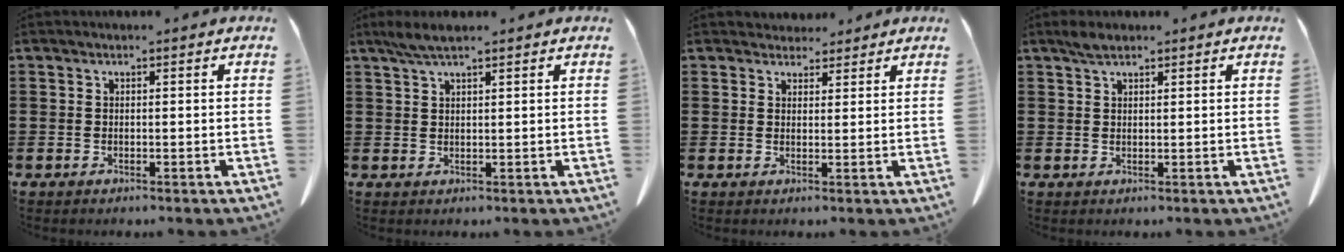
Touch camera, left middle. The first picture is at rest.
{"total": 2.9, "force": [2.1, 0.3, 2.0], "torque": [-0.044, 0.000, 0.039]}
{"total": 3.0, "force": [2.8, 1.2, 0.3], "torque": [-0.005, -0.006, 0.052]}
{"total": 1.9, "force": [1.5, 0.7, 1.0], "torque": [-0.023, 0.002, 0.029]}